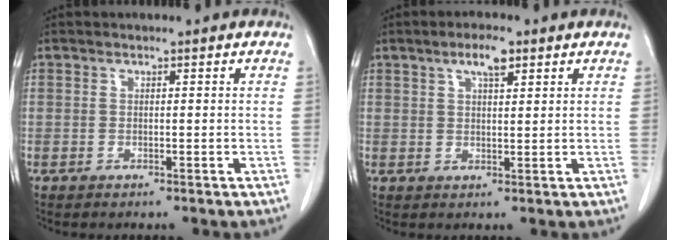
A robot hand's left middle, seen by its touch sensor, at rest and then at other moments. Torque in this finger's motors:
{"motor_torque": [0.67, -0.39, 0.05, 0.02]}